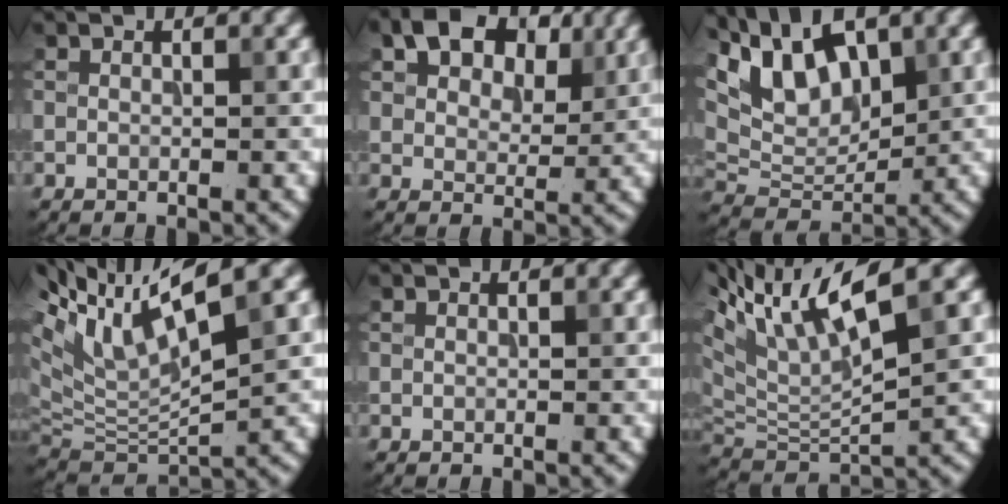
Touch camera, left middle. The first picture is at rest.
{"total": 8.0, "force": [4.3, 4.7, 4.8], "torque": [-0.080, 0.013, 0.057]}
{"total": 8.3, "force": [4.5, 4.1, 5.6], "torque": [-0.101, 0.003, 0.080]}
{"total": 10.5, "force": [4.9, 3.2, 8.8], "torque": [-0.187, 0.013, 0.091]}
{"total": 0.0}
{"total": 9.3, "force": [4.4, 2.6, 7.8], "torque": [-0.156, 0.016, 0.080]}